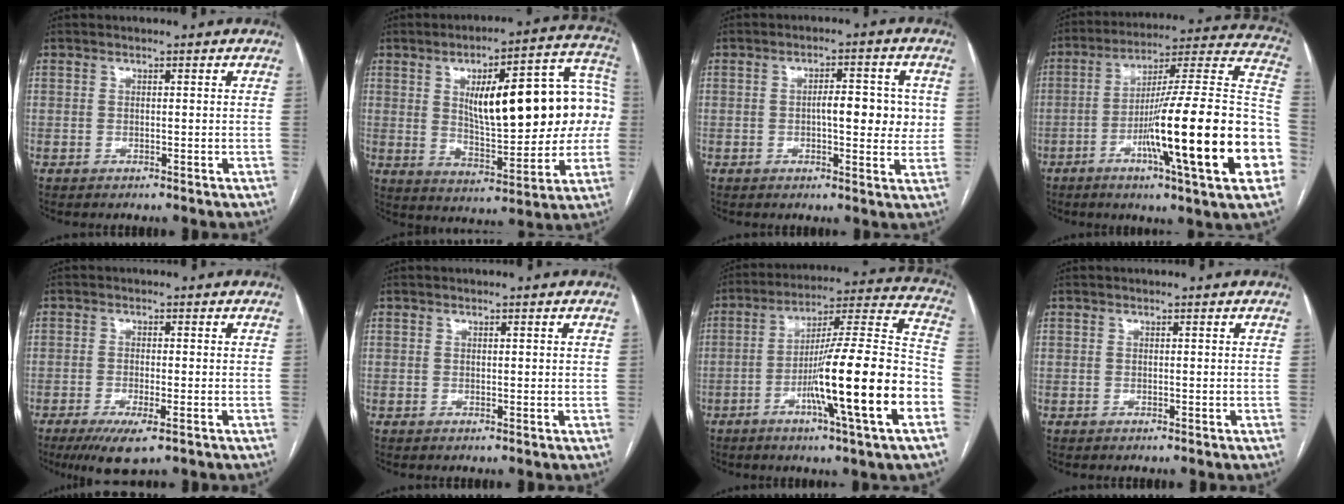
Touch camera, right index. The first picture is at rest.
{"total": 22.2, "force": [3.0, 6.6, 21.0], "torque": [-0.298, 0.041, 0.050]}
{"total": 6.8, "force": [0.4, 2.4, 6.4], "torque": [-0.085, 0.008, 0.004]}
{"total": 27.3, "force": [-7.9, 0.9, 26.1], "torque": [-0.317, -0.006, -0.131]}
{"total": 5.5, "force": [-3.1, 0.9, 4.5], "torque": [-0.083, -0.014, -0.049]}
{"total": 0.6, "force": [0.3, 0.2, 0.5], "torque": [-0.009, 0.000, 0.004]}
{"total": 20.6, "force": [-7.1, -0.3, 19.3], "torque": [-0.284, -0.006, -0.119]}
{"total": 0.0}